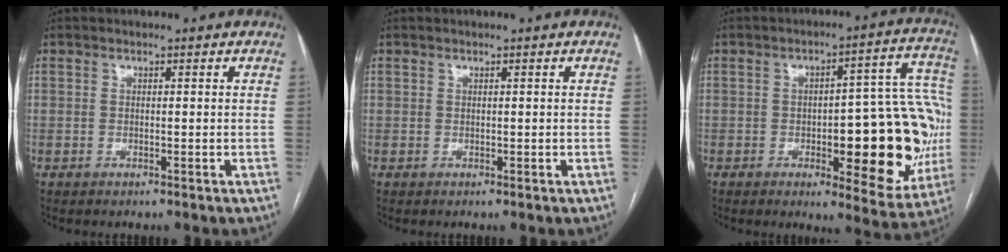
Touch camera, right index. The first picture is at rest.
{"total": 0.0}
{"total": 21.2, "force": [-3.3, 7.3, 19.6], "torque": [-0.190, 0.036, -0.025]}